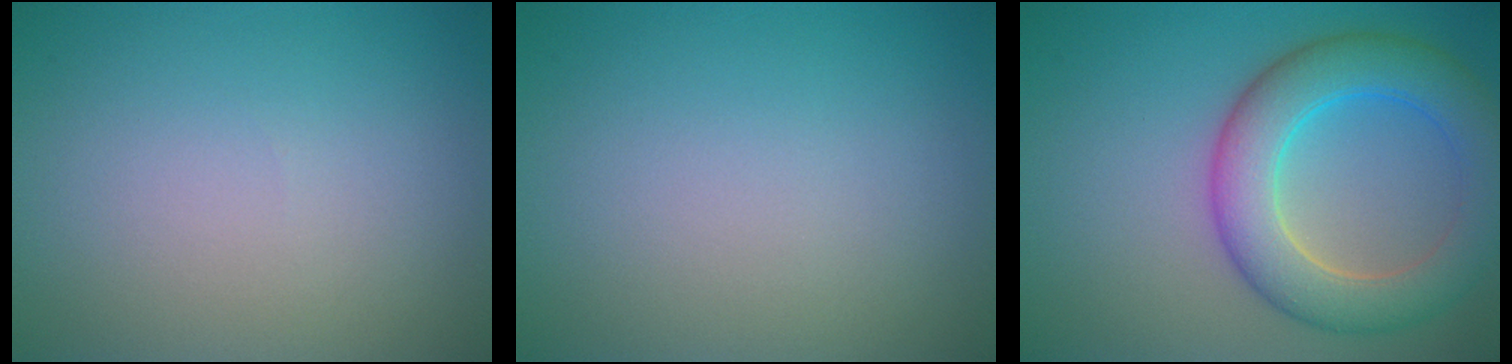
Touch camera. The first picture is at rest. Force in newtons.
{"total": 0.0}
{"total": 7.1, "press": 7.1, "slide": 0.2}